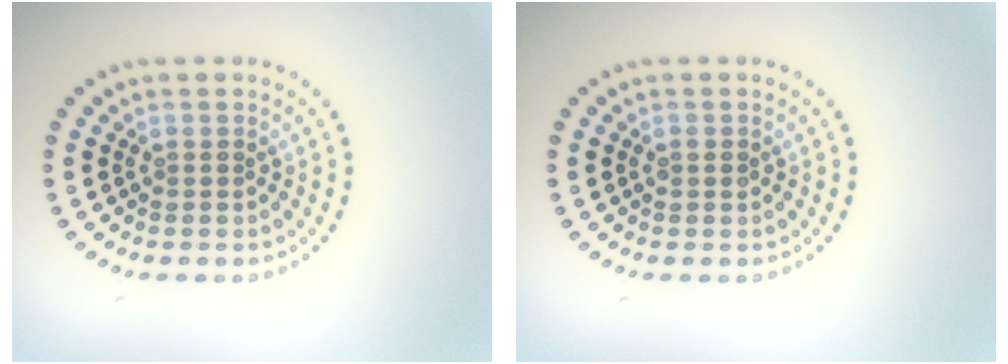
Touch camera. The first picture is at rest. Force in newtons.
{"total": 0.7, "press": 0.7, "slide": 0.1}